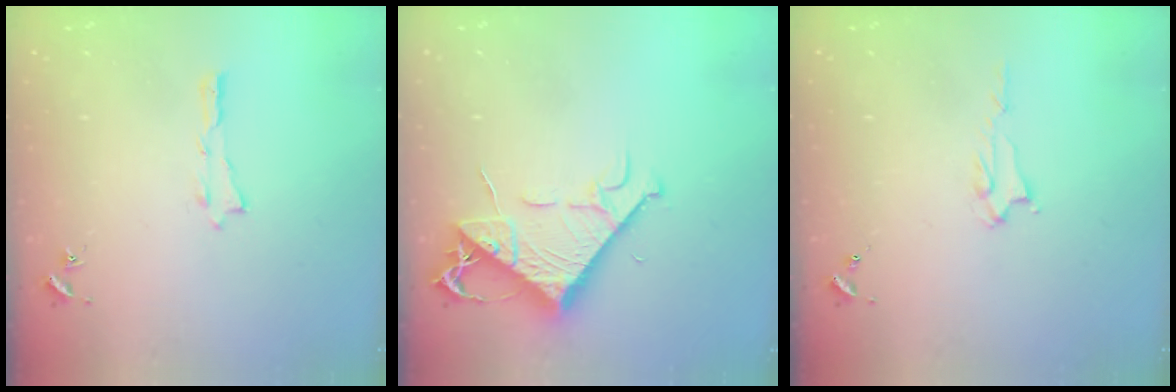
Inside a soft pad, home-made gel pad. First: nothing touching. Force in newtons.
{"total": 8.6, "press": 8.5, "slide": 1.2}
{"total": 2.2, "press": 2.2, "slide": 0.4}